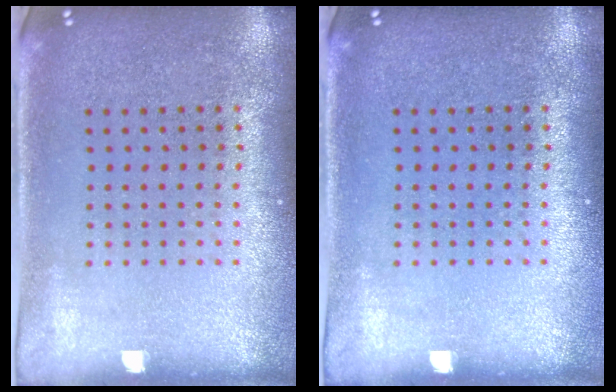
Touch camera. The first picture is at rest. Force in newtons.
{"total": 0.0}